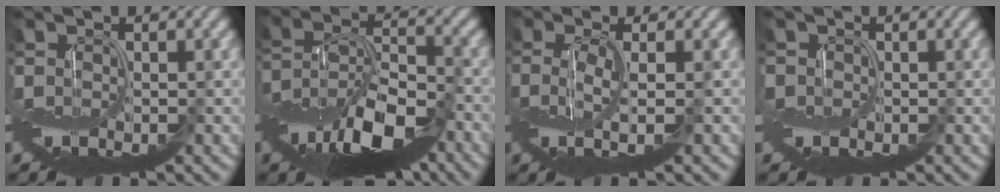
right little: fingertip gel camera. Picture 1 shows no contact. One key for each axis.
{"total": 10.4, "fx": -6.1, "fy": 4.4, "fz": 7.1, "tx": -0.124, "ty": -0.002, "tz": -0.116}
{"total": 2.4, "fx": -0.1, "fy": 0.2, "fz": 2.4, "tx": -0.060, "ty": -0.001, "tz": -0.004}
{"total": 1.5, "fx": 0.0, "fy": 1.5, "fz": 0.2, "tx": -0.007, "ty": 0.005, "tz": 0.000}